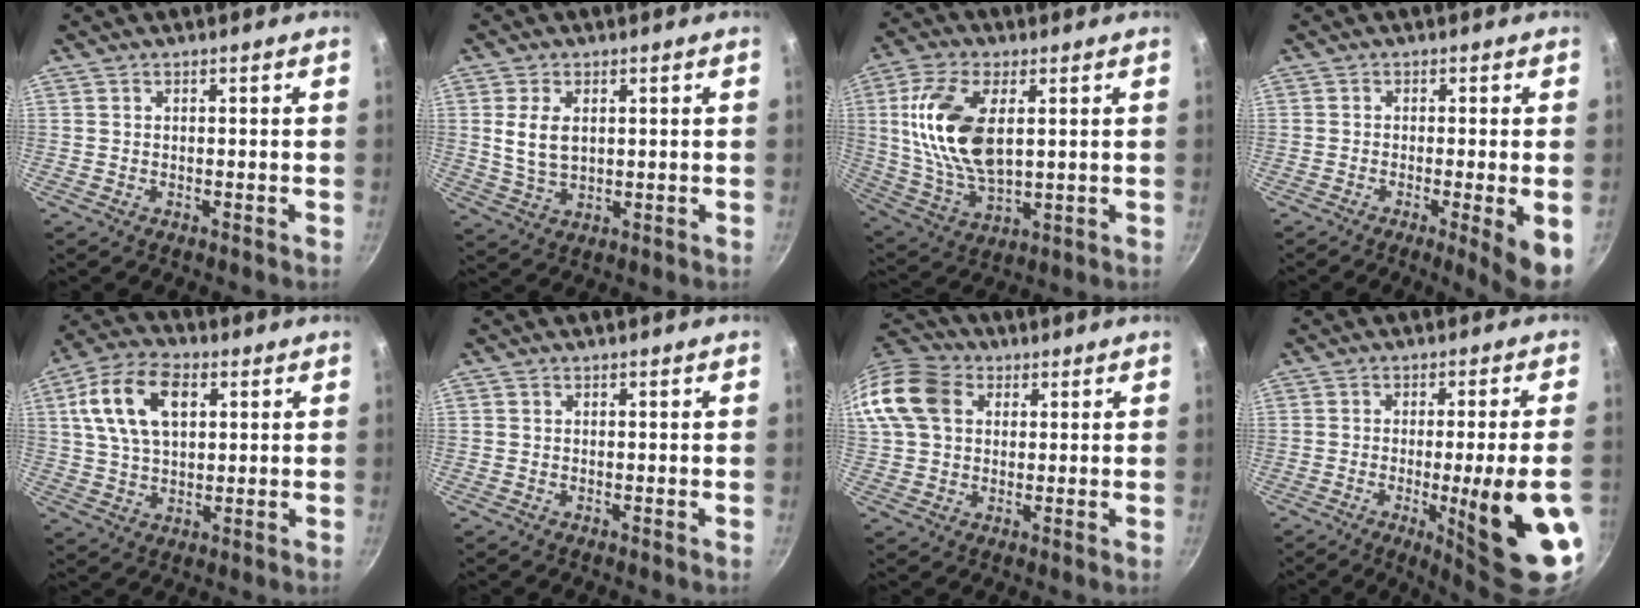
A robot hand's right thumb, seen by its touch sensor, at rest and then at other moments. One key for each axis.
{"total": 6.3, "fx": 1.4, "fy": 3.8, "fz": 4.9, "tx": -0.091, "ty": -0.008, "tz": 0.033}
{"total": 16.7, "fx": 3.3, "fy": 8.7, "fz": 13.9, "tx": -0.263, "ty": -0.008, "tz": 0.070}
{"total": 6.6, "fx": -1.9, "fy": 0.5, "fz": 6.3, "tx": -0.090, "ty": -0.003, "tz": -0.025}
{"total": 13.7, "fx": 4.1, "fy": 8.2, "fz": 10.2, "tx": -0.174, "ty": 0.006, "tz": 0.068}
{"total": 0.0}
{"total": 14.5, "fx": 3.8, "fy": 11.3, "fz": 8.2, "tx": -0.163, "ty": 0.023, "tz": 0.057}
{"total": 17.0, "fx": -4.6, "fy": 1.9, "fz": 16.3, "tx": -0.208, "ty": 0.001, "tz": -0.051}